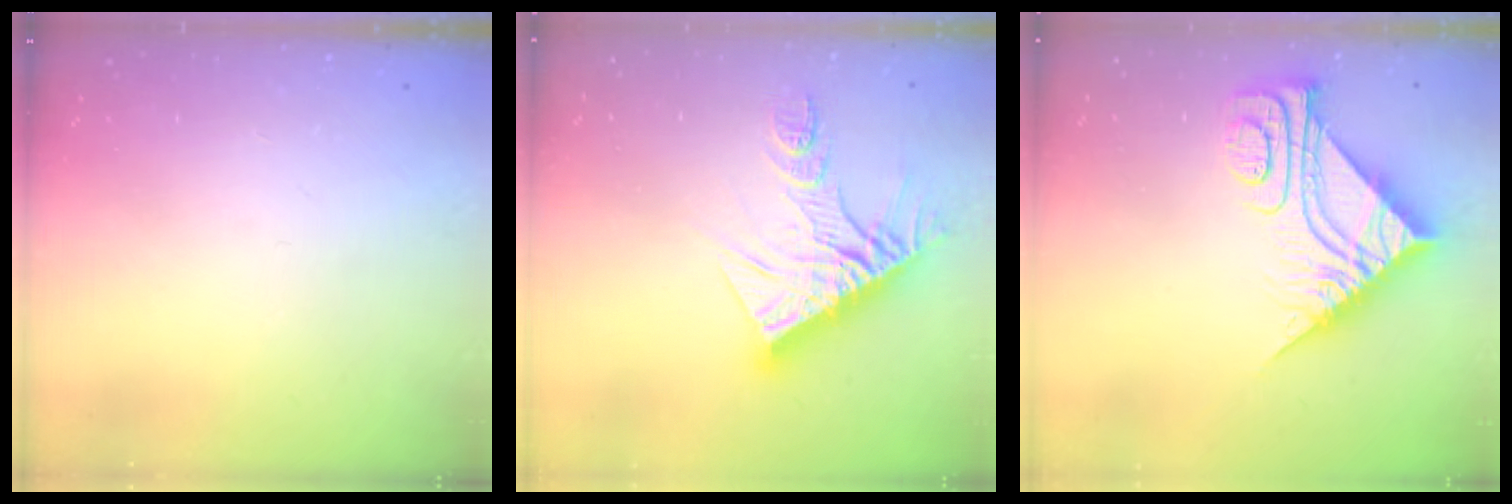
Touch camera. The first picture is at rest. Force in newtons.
{"total": 17.1, "press": 17.0, "slide": 1.8}
{"total": 11.6, "press": 11.5, "slide": 1.1}